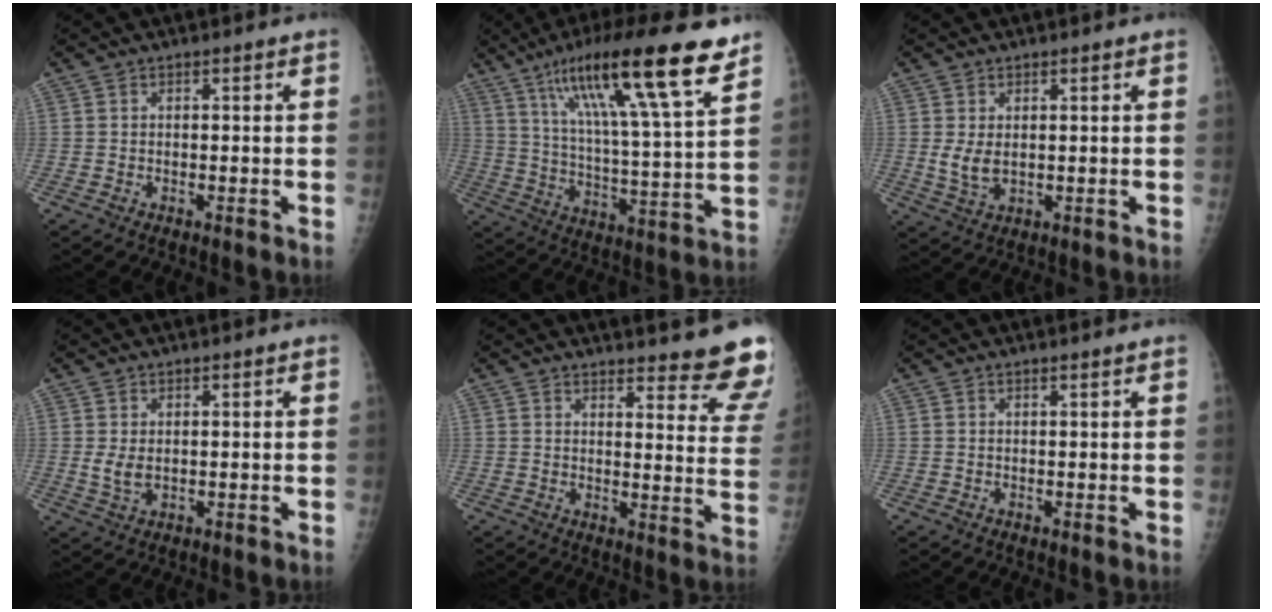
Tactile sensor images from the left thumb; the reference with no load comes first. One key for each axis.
{"total": 22.9, "fx": 13.8, "fy": 3.2, "fz": 17.9, "tx": -0.284, "ty": -0.037, "tz": 0.231}
{"total": 3.8, "fx": 0.6, "fy": 2.2, "fz": 3.0, "tx": -0.056, "ty": -0.009, "tz": 0.019}
{"total": 3.0, "fx": 0.4, "fy": 1.7, "fz": 2.4, "tx": -0.043, "ty": -0.006, "tz": 0.015}
{"total": 15.4, "fx": 14.4, "fy": 2.2, "fz": 5.2, "tx": -0.026, "ty": -0.135, "tz": 0.148}
{"total": 0.7, "fx": 0.6, "fy": -0.1, "fz": 0.3, "tx": -0.008, "ty": -0.001, "tz": 0.013}